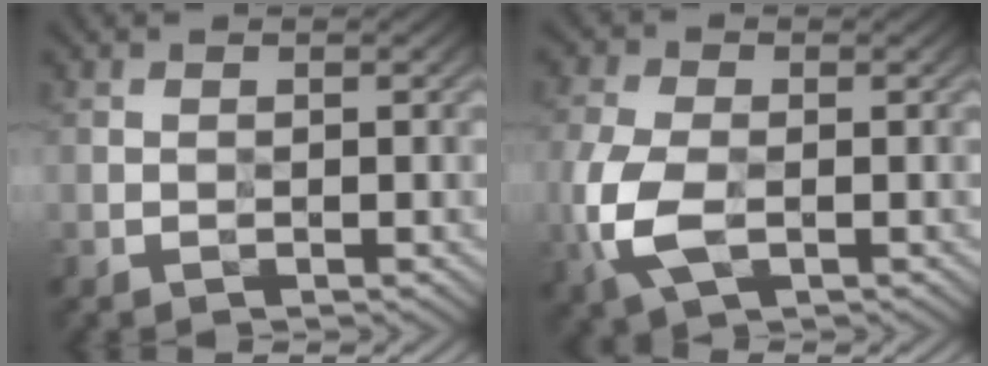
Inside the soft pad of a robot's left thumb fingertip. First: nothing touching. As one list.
[{"total": 7.6, "force": [-2.2, 4.5, 5.7], "torque": [-0.150, -0.011, -0.046]}]